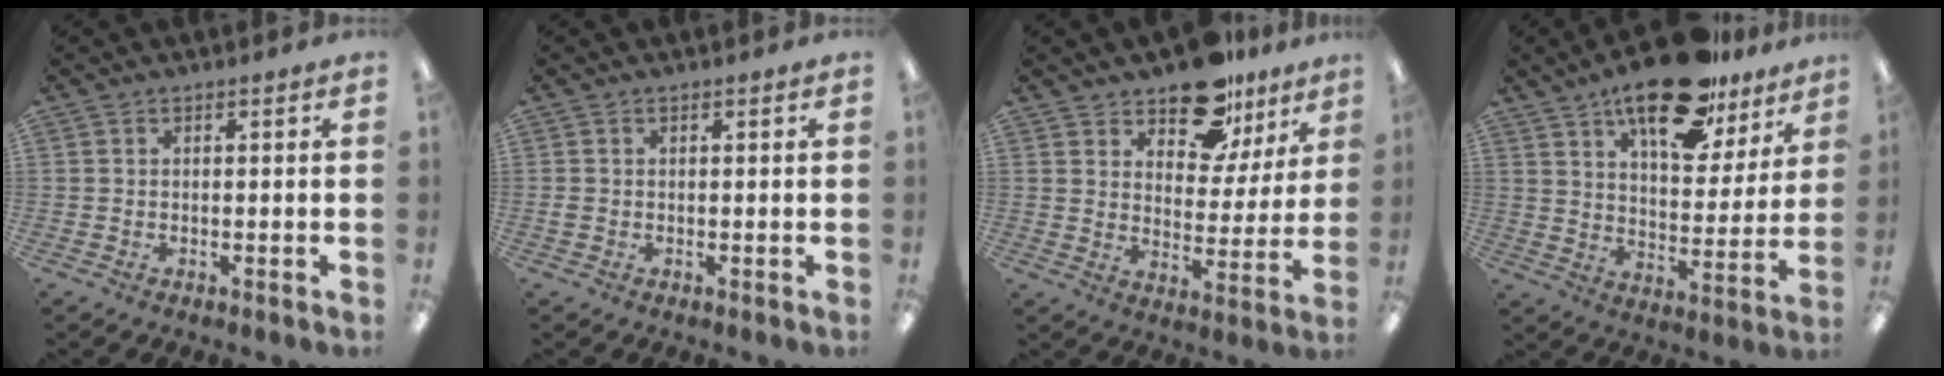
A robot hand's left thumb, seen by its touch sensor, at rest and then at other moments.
{"total": 0.8, "force": [0.0, 0.6, 0.5], "torque": [-0.010, 0.003, -0.002]}
{"total": 14.1, "force": [10.7, 7.2, 5.6], "torque": [-0.079, -0.068, 0.195]}
{"total": 20.5, "force": [14.3, 8.4, 12.0], "torque": [-0.182, -0.075, 0.238]}